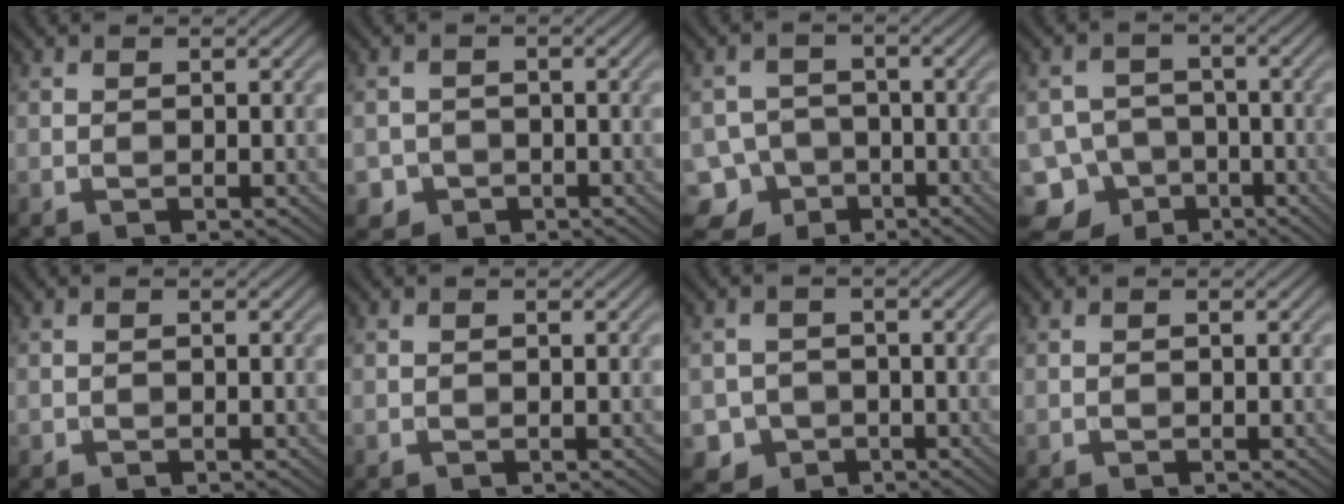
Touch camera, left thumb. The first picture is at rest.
{"total": 2.5, "force": [-1.2, 2.2, 0.4], "torque": [-0.004, -0.004, -0.025]}
{"total": 8.0, "force": [-4.4, 6.5, 1.6], "torque": [-0.027, -0.019, -0.100]}
{"total": 10.2, "force": [-5.8, 8.2, 2.1], "torque": [-0.055, -0.023, -0.120]}
{"total": 0.5, "force": [-0.2, 0.5, 0.0], "torque": [0.002, -0.004, -0.005]}
{"total": 0.0}
{"total": 3.9, "force": [-1.8, 3.4, 0.7], "torque": [-0.010, -0.001, -0.042]}
{"total": 0.0}